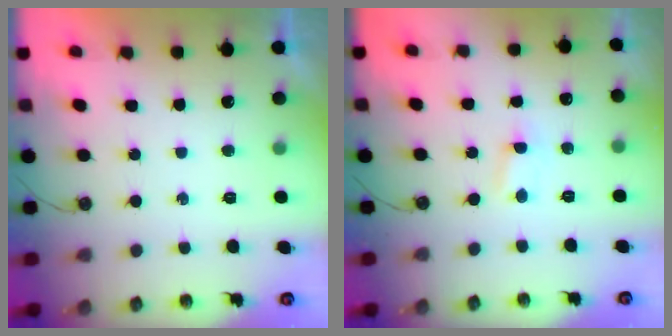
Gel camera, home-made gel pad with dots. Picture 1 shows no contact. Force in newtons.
{"total": 0.6, "press": 0.6, "slide": 0.1}